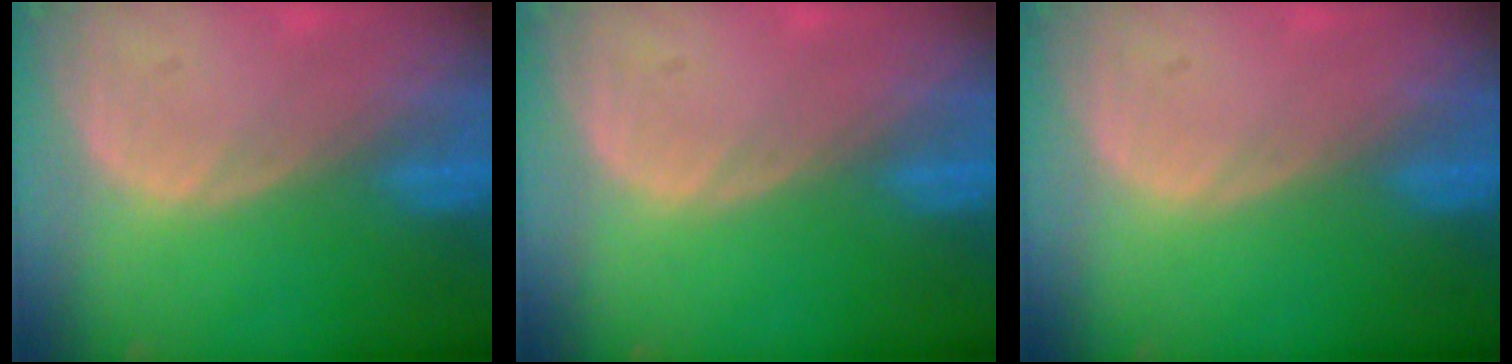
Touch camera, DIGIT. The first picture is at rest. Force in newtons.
{"total": 0.0}
{"total": 0.0}